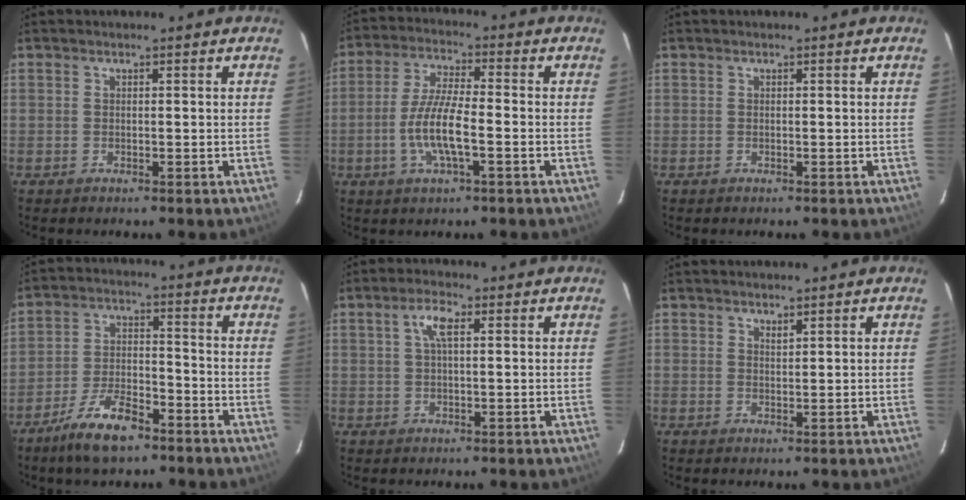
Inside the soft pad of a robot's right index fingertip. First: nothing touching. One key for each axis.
{"total": 9.0, "fx": -2.7, "fy": 1.9, "fz": 8.4, "tx": -0.172, "ty": -0.003, "tz": -0.053}
{"total": 0.0}
{"total": 9.2, "fx": -6.3, "fy": 3.3, "fz": 5.8, "tx": -0.131, "ty": -0.002, "tz": -0.114}
{"total": 3.4, "fx": 1.0, "fy": 0.9, "fz": 3.1, "tx": -0.064, "ty": 0.008, "tz": 0.019}
{"total": 0.9, "fx": 0.8, "fy": 0.3, "fz": 0.3, "tx": -0.004, "ty": 0.000, "tz": 0.014}